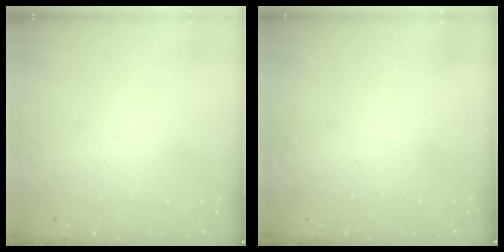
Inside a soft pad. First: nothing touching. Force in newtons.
{"total": 0.0}